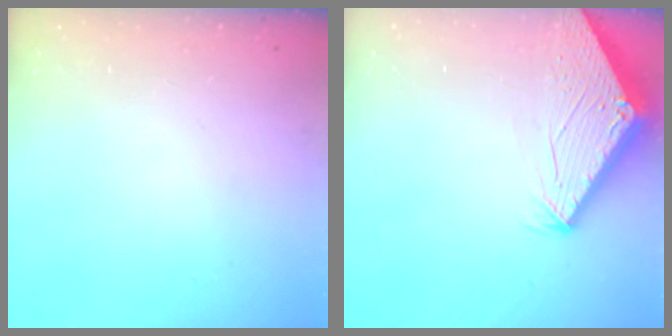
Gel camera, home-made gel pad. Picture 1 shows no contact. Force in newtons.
{"total": 2.8, "press": 2.8, "slide": 0.1}